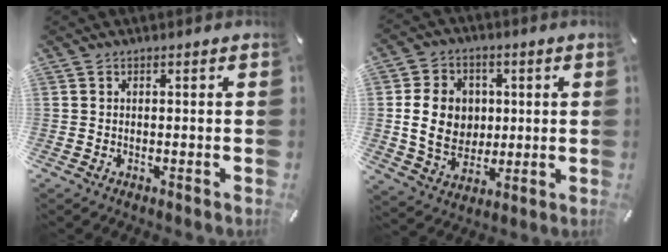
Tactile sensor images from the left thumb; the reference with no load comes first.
{"total": 12.0, "force": [0.9, 10.3, 6.1], "torque": [-0.126, 0.008, 0.020]}